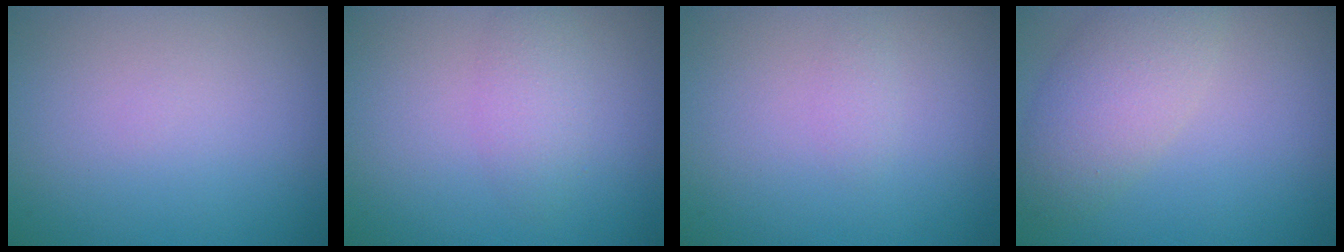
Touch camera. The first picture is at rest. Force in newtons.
{"total": 2.0, "press": 2.0, "slide": 0.0}
{"total": 0.7, "press": 0.7, "slide": 0.0}
{"total": 4.1, "press": 4.1, "slide": 0.3}